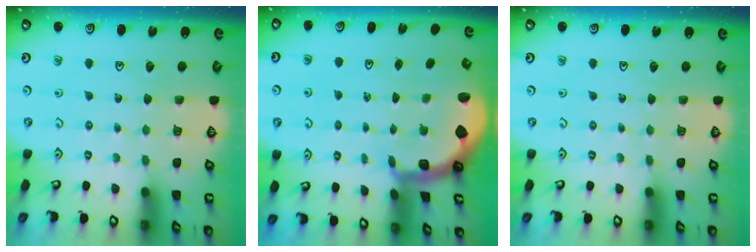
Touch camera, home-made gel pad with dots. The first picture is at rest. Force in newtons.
{"total": 1.5, "press": 1.5, "slide": 0.4}
{"total": 0.0}